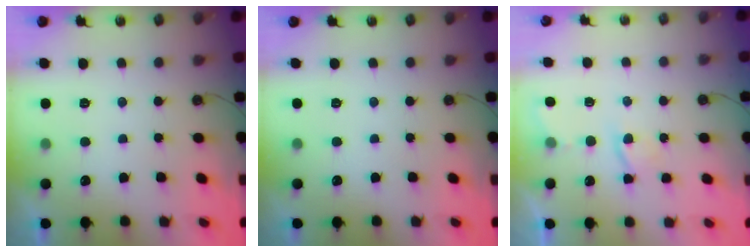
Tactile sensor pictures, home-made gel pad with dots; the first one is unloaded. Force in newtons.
{"total": 0.0}
{"total": 3.1, "press": 3.1, "slide": 0.6}